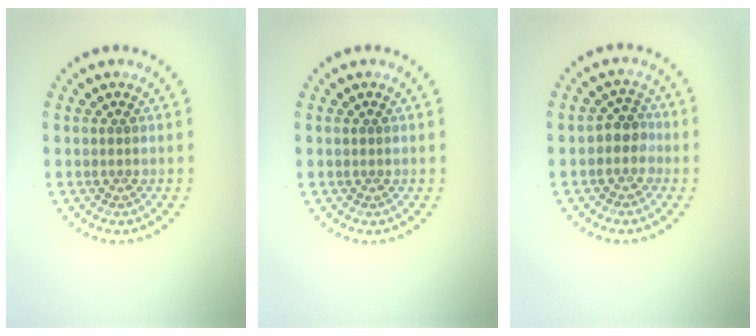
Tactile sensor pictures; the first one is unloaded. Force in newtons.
{"total": 0.0}
{"total": 2.0, "press": 1.7, "slide": 1.1}